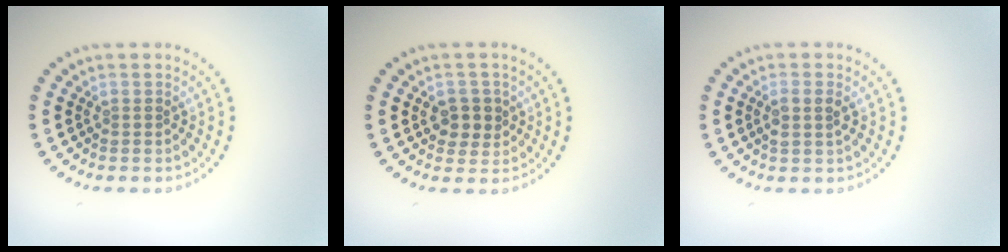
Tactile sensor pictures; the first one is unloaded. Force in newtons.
{"total": 2.3, "press": 2.3, "slide": 0.6}
{"total": 1.7, "press": 1.6, "slide": 0.6}